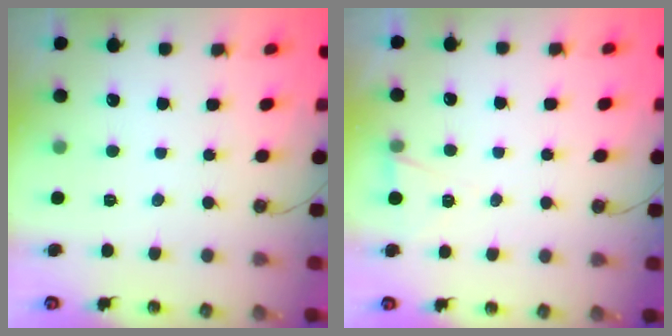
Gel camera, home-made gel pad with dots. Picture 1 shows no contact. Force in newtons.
{"total": 5.2, "press": 3.1, "slide": 4.2}